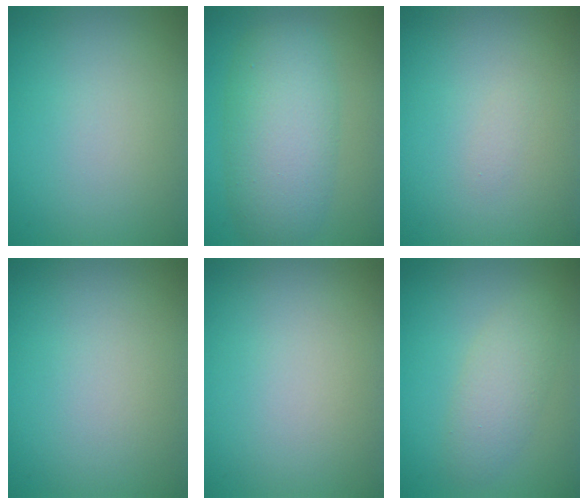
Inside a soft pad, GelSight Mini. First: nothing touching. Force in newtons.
{"total": 7.2, "press": 7.2, "slide": 0.2}
{"total": 0.5, "press": 0.5, "slide": 0.0}
{"total": 0.0}
{"total": 0.0}
{"total": 3.0, "press": 3.0, "slide": 0.1}